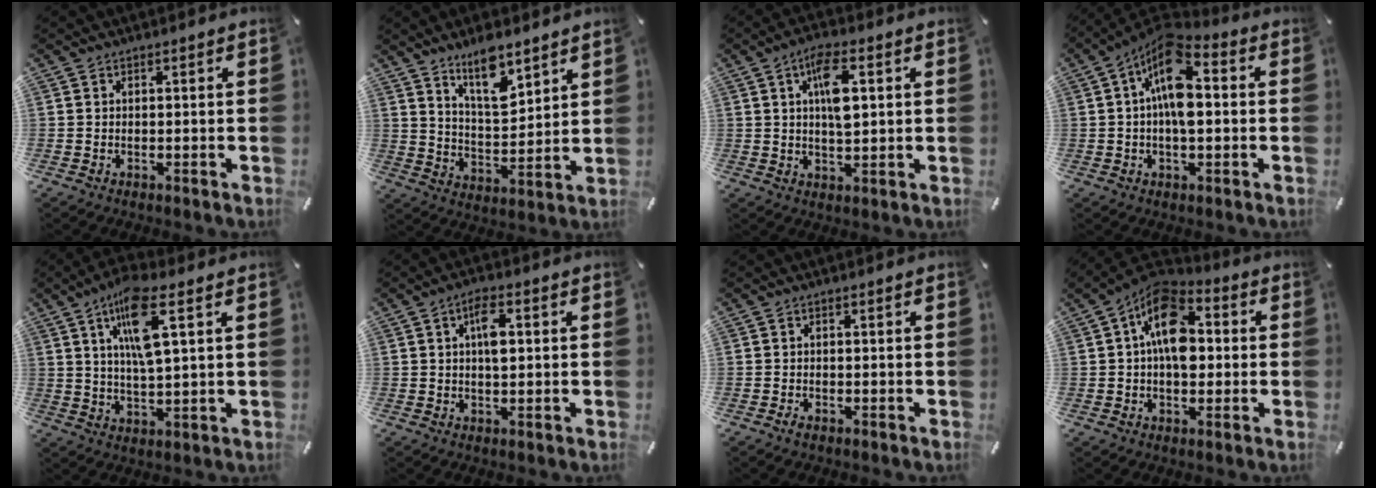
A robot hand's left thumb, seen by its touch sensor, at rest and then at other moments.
{"total": 10.7, "force": [8.1, 4.0, 5.9], "torque": [-0.099, -0.044, 0.143]}
{"total": 8.2, "force": [2.2, 3.3, 7.2], "torque": [-0.128, -0.003, 0.031]}
{"total": 12.4, "force": [1.6, 6.1, 10.7], "torque": [-0.198, -0.012, 0.030]}
{"total": 11.6, "force": [5.1, 3.0, 10.0], "torque": [-0.184, 0.003, 0.087]}
{"total": 5.3, "force": [1.2, 2.3, 4.7], "torque": [-0.083, 0.004, 0.015]}
{"total": 0.8, "force": [-0.6, 0.3, 0.4], "torque": [-0.011, 0.000, -0.011]}
{"total": 14.2, "force": [1.8, 8.9, 10.9], "torque": [-0.188, -0.005, 0.031]}